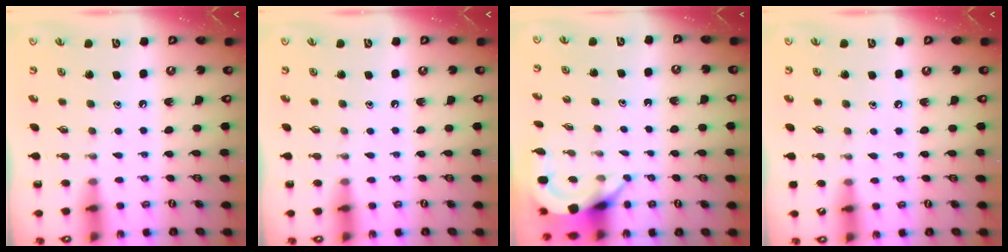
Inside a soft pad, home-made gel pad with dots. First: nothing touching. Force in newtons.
{"total": 0.0}
{"total": 4.6, "press": 4.6, "slide": 0.5}
{"total": 2.3, "press": 2.3, "slide": 0.4}